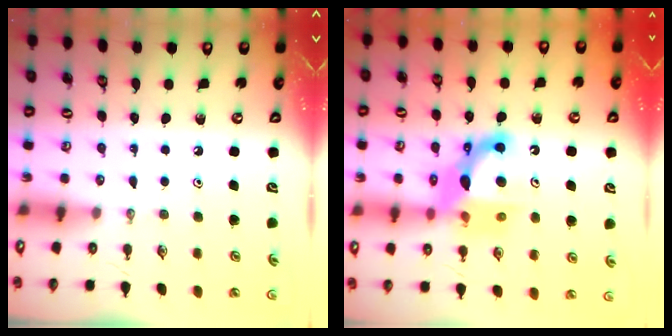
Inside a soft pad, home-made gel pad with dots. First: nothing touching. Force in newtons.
{"total": 12.5, "press": 12.4, "slide": 1.9}